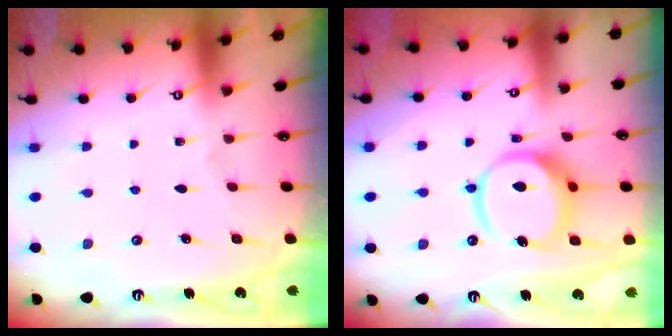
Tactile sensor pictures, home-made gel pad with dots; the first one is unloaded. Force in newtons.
{"total": 12.3, "press": 12.2, "slide": 1.5}